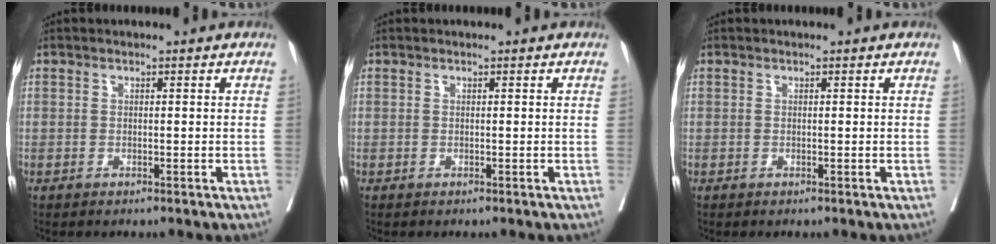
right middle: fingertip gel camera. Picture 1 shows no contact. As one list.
[{"total": 0.0}, {"total": 0.0}]